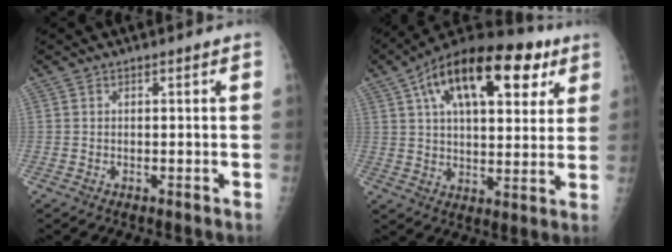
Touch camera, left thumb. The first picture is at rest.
{"total": 23.4, "force": [10.4, 11.4, 17.6], "torque": [-0.254, 0.009, 0.163]}